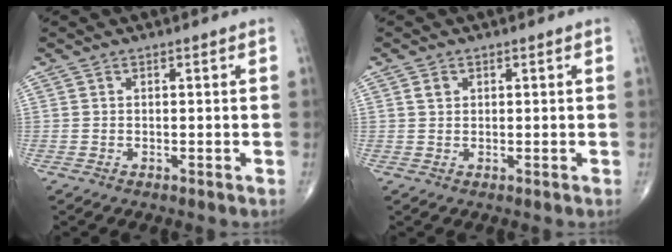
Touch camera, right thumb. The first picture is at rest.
{"total": 1.5, "force": [0.6, 1.1, 0.7], "torque": [-0.007, 0.000, 0.010]}